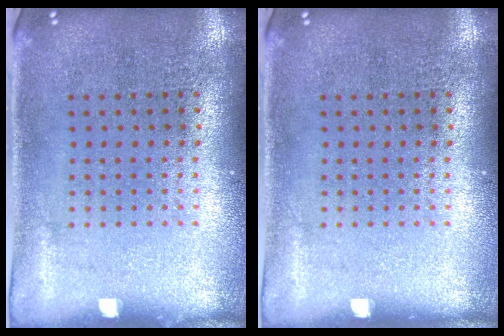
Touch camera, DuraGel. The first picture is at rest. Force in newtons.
{"total": 0.0}